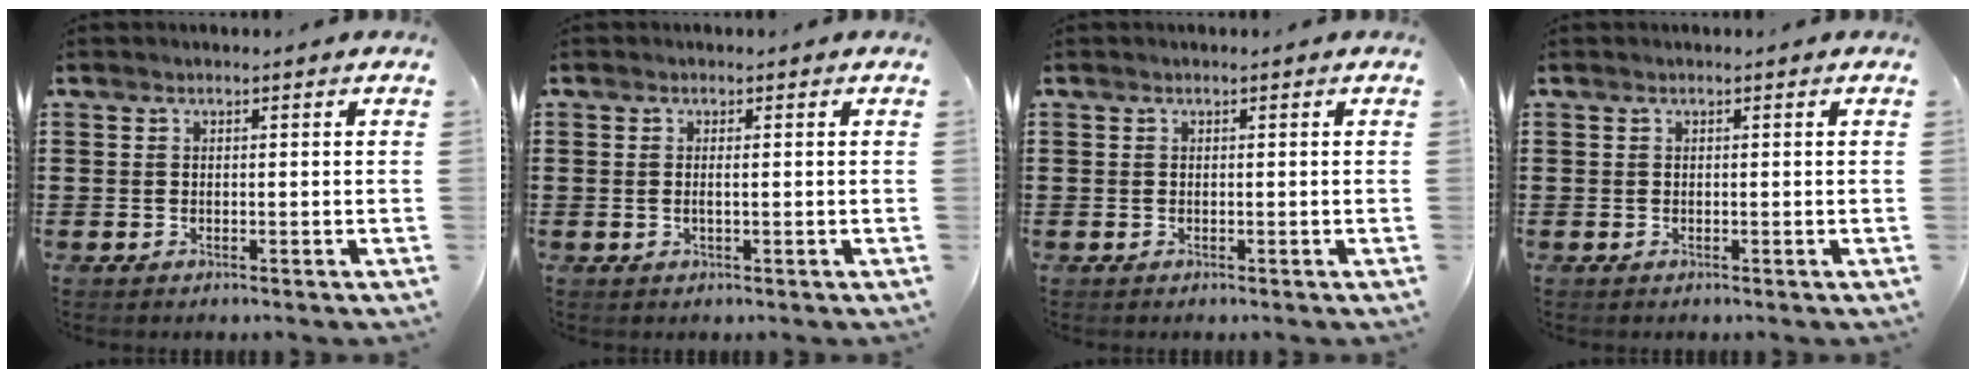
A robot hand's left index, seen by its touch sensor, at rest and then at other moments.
{"total": 0.9, "force": [0.1, -0.1, 0.9], "torque": [-0.017, -0.005, 0.003]}
{"total": 0.0}
{"total": 0.0}